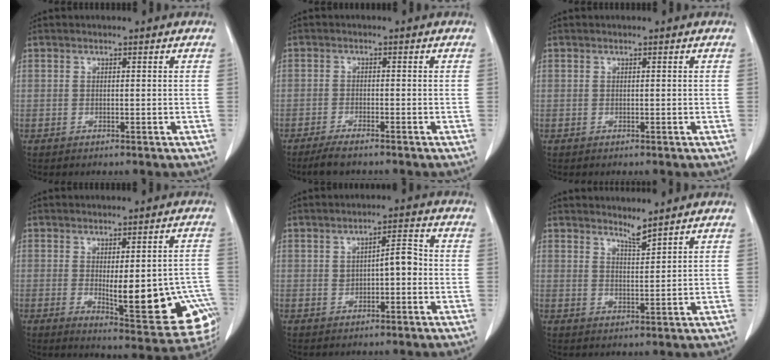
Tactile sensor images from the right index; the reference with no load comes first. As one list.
[{"total": 3.5, "force": [-3.0, 0.4, 1.8], "torque": [-0.036, -0.008, -0.052]}, {"total": 0.0}, {"total": 15.8, "force": [-3.8, 5.2, 14.4], "torque": [-0.114, 0.009, -0.027]}, {"total": 4.2, "force": [-0.1, 1.5, 3.9], "torque": [-0.058, 0.021, 0.004]}, {"total": 2.4, "force": [2.3, -0.5, 0.5], "torque": [-0.009, -0.011, 0.046]}]